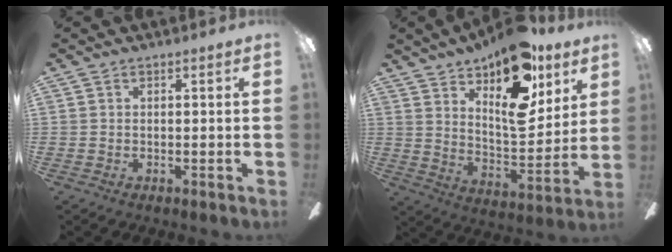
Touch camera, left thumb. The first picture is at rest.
{"total": 19.3, "force": [12.5, 8.0, 12.4], "torque": [-0.176, -0.076, 0.209]}